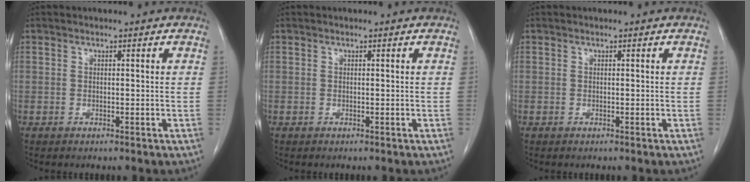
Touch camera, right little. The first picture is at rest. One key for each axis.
{"total": 0.0}
{"total": 0.0}